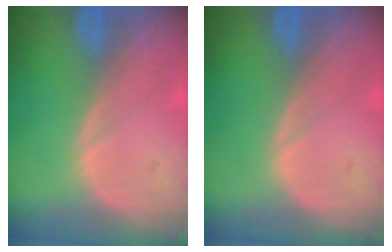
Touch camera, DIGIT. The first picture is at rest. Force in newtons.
{"total": 0.0}